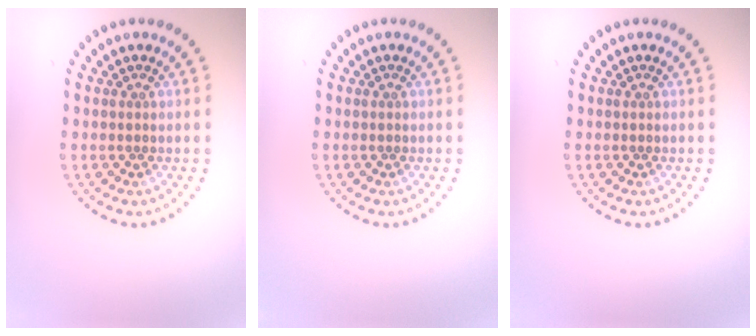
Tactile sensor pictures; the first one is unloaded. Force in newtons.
{"total": 0.0}
{"total": 0.0}